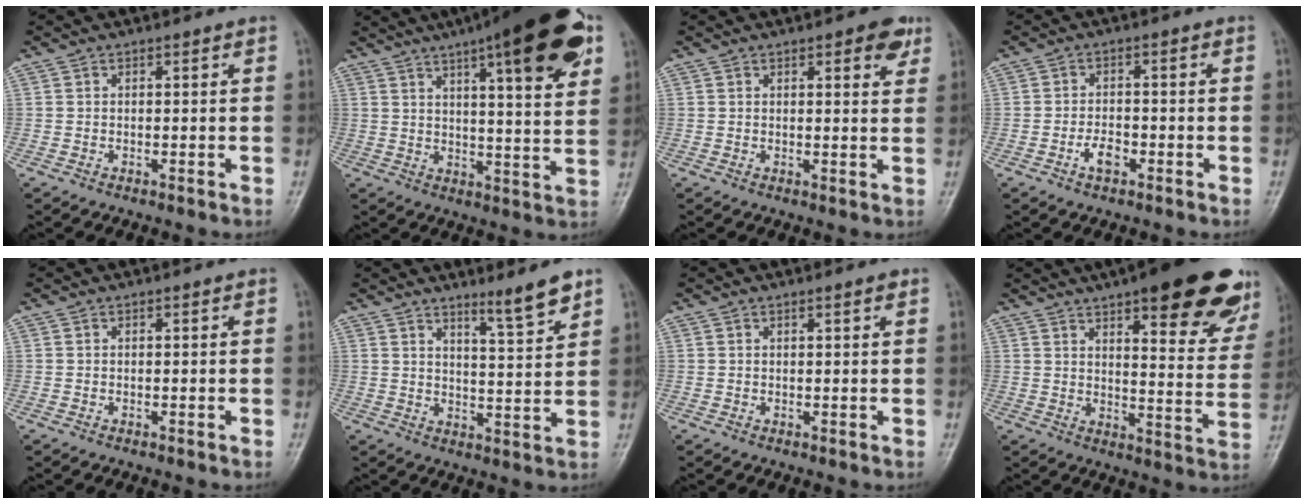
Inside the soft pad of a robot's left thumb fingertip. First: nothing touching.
{"total": 21.2, "force": [11.0, 4.7, 17.5], "torque": [-0.233, -0.019, 0.153]}
{"total": 4.8, "force": [2.6, 1.8, 3.6], "torque": [-0.029, -0.009, 0.026]}
{"total": 3.5, "force": [-1.7, 1.9, 2.3], "torque": [-0.036, 0.011, -0.032]}
{"total": 0.0}
{"total": 6.7, "force": [5.1, 0.2, 4.4], "torque": [-0.063, -0.049, 0.083]}
{"total": 0.9, "force": [0.6, 0.1, 0.6], "torque": [-0.007, -0.003, 0.009]}
{"total": 25.4, "force": [15.8, 7.4, 18.4], "torque": [-0.203, -0.052, 0.200]}